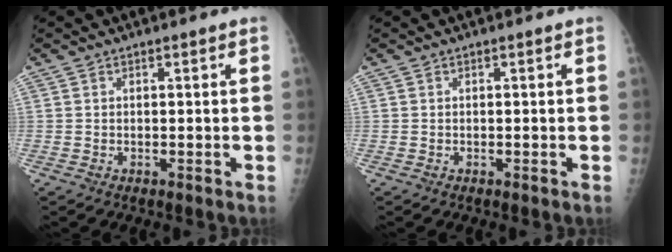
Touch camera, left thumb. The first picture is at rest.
{"total": 0.0}